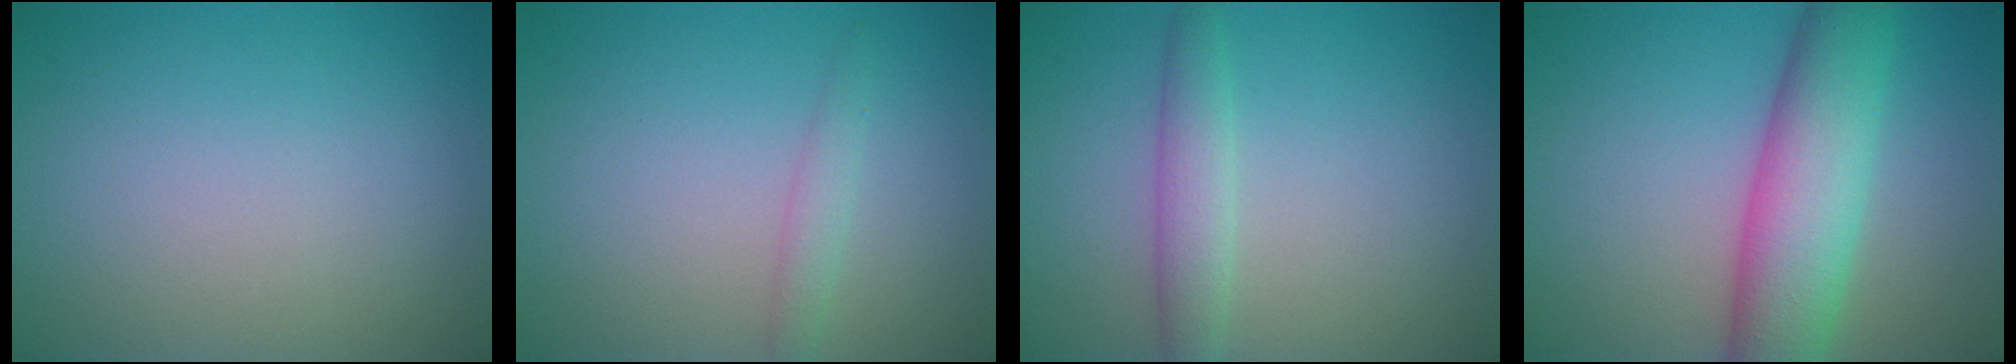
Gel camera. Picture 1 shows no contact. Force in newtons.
{"total": 1.4, "press": 1.4, "slide": 0.0}
{"total": 2.5, "press": 2.5, "slide": 0.0}
{"total": 7.9, "press": 7.9, "slide": 0.2}